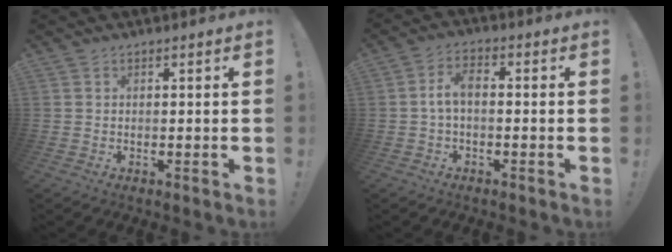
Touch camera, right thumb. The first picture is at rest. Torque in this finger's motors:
{"motor_torque": [0.82, 0.99, 0.71, -0.22, 0.03]}